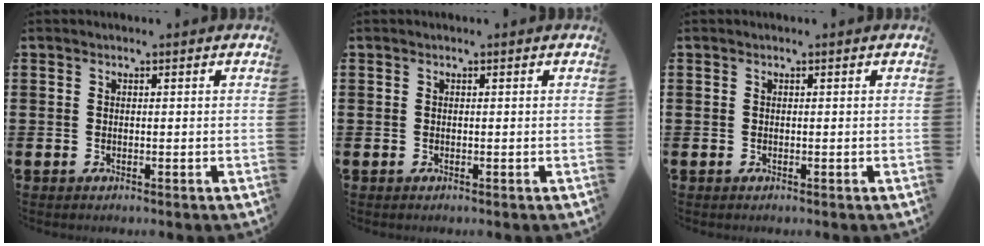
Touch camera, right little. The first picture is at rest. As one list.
[{"total": 0.0}, {"total": 0.0}]